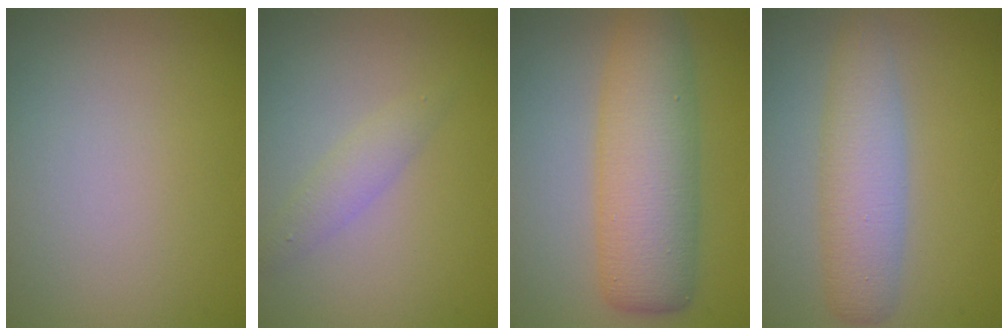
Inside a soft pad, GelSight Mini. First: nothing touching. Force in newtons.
{"total": 1.6, "press": 1.6, "slide": 0.0}
{"total": 7.2, "press": 7.2, "slide": 0.2}
{"total": 4.3, "press": 4.3, "slide": 0.0}